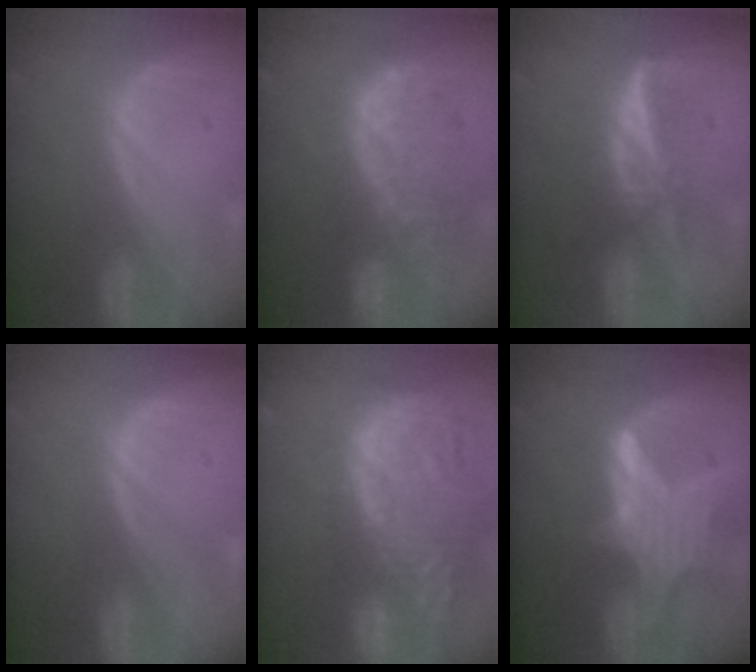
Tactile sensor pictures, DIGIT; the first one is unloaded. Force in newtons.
{"total": 10.3, "press": 9.4, "slide": 4.3}
{"total": 6.0, "press": 5.6, "slide": 2.3}
{"total": 0.0}
{"total": 15.6, "press": 13.1, "slide": 8.5}
{"total": 7.4, "press": 6.9, "slide": 2.6}